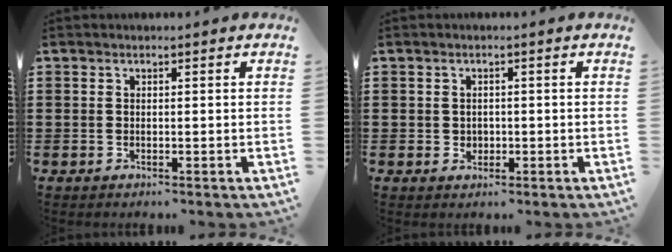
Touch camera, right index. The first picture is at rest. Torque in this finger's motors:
{"motor_torque": [1.19, 0.95, 0.06, 0.02]}